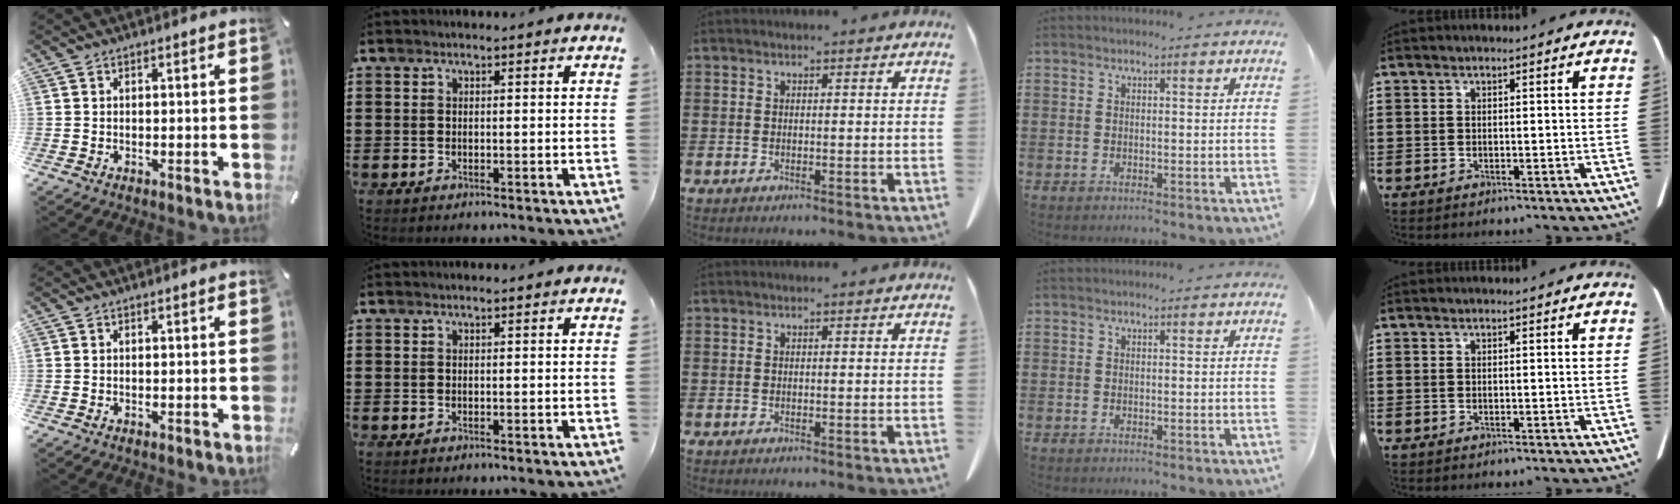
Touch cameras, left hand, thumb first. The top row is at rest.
{}